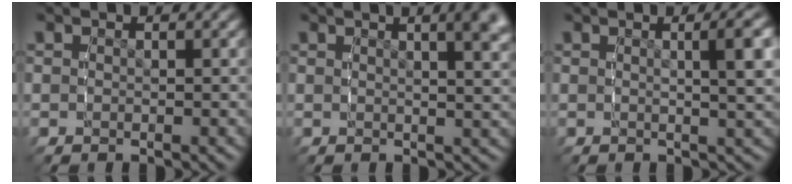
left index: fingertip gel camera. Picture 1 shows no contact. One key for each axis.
{"total": 5.5, "fx": 2.7, "fy": 1.4, "fz": 4.6, "tx": -0.044, "ty": 0.012, "tz": 0.039}
{"total": 3.4, "fx": 0.9, "fy": 0.2, "fz": 3.3, "tx": -0.038, "ty": 0.000, "tz": 0.018}